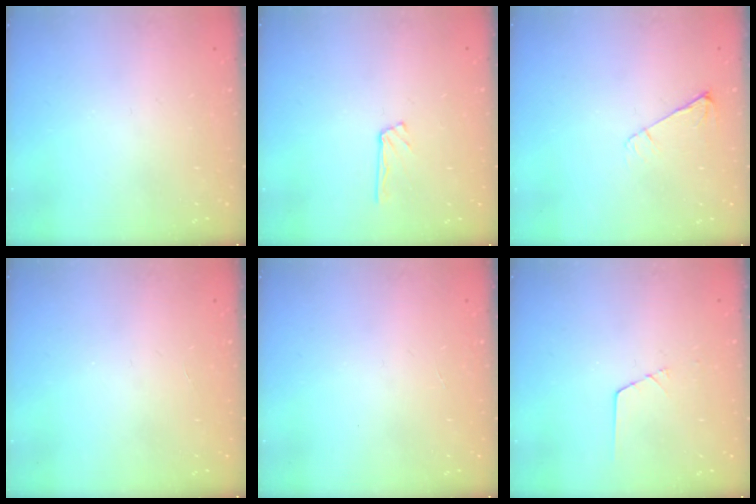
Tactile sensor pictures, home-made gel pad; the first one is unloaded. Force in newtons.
{"total": 5.1, "press": 5.0, "slide": 0.5}
{"total": 6.0, "press": 6.0, "slide": 0.6}
{"total": 0.0}
{"total": 0.0}
{"total": 1.3, "press": 1.3, "slide": 0.2}